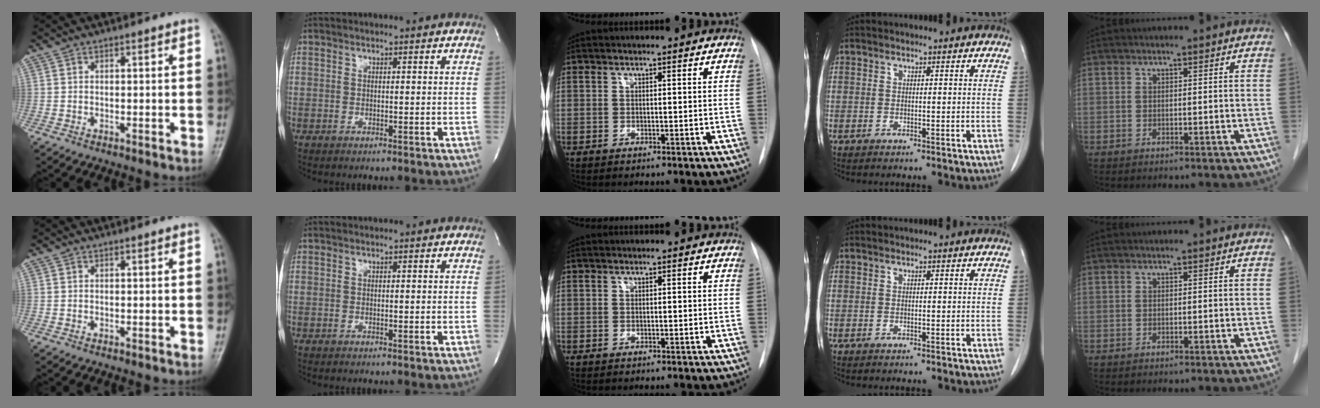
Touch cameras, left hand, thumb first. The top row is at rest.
{}